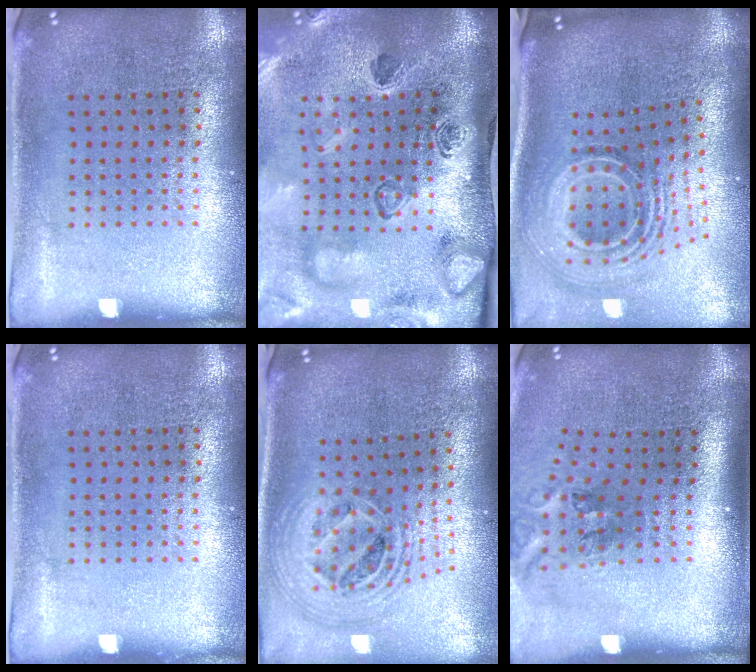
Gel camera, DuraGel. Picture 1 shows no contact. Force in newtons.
{"total": 4.5, "press": 3.2, "slide": 3.2}
{"total": 2.5, "press": 1.6, "slide": 1.9}
{"total": 0.0}
{"total": 2.5, "press": 1.8, "slide": 1.7}
{"total": 2.0, "press": 1.2, "slide": 1.6}